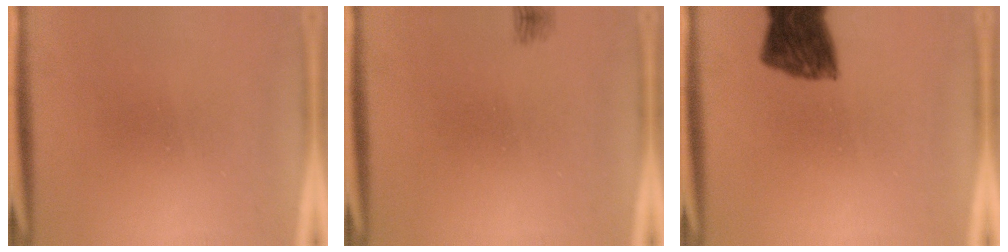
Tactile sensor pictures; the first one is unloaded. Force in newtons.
{"total": 1.6}
{"total": 8.6}